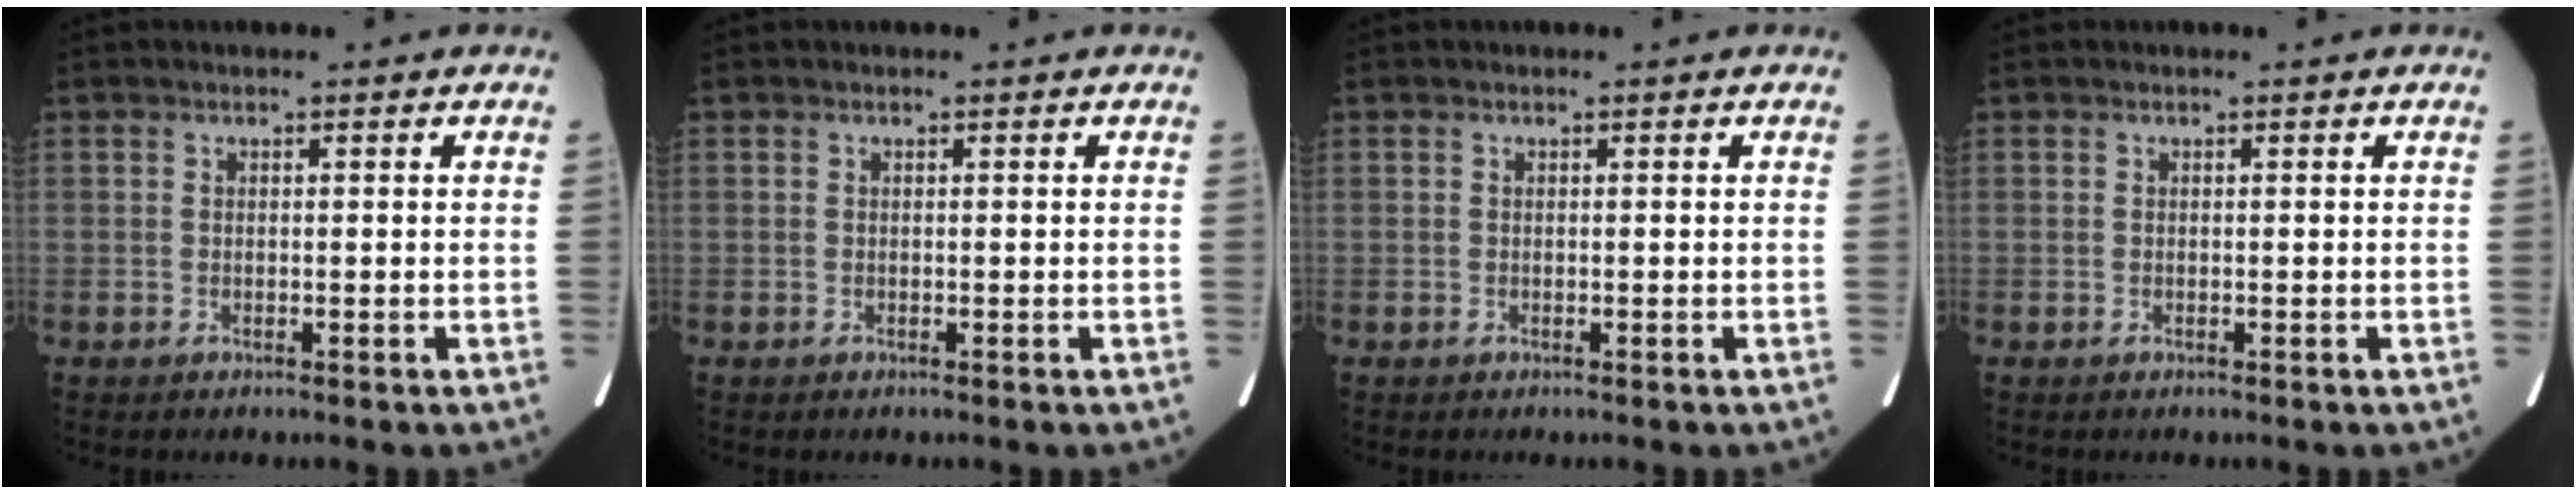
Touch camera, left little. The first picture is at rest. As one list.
[{"total": 0.0}, {"total": 0.0}, {"total": 0.0}]